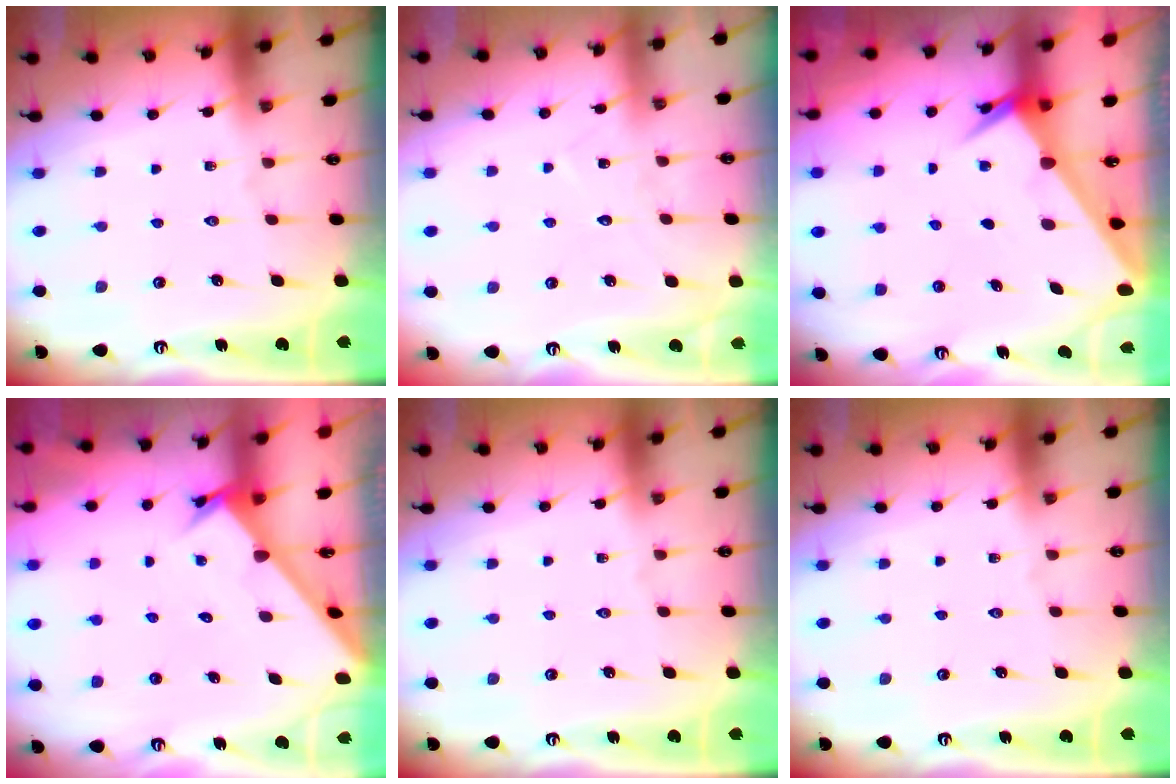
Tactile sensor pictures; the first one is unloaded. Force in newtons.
{"total": 5.8, "press": 5.8, "slide": 0.4}
{"total": 2.5, "press": 2.5, "slide": 0.2}
{"total": 2.7, "press": 2.7, "slide": 0.2}
{"total": 0.0}
{"total": 0.0}